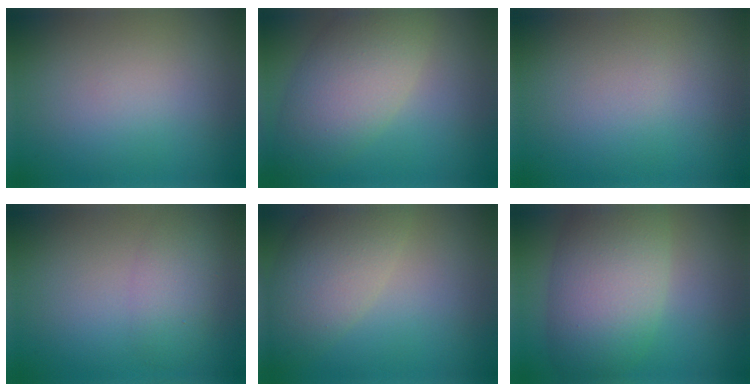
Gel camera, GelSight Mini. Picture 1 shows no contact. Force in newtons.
{"total": 7.0, "press": 7.0, "slide": 0.4}
{"total": 0.0}
{"total": 3.0, "press": 3.0, "slide": 0.1}
{"total": 6.5, "press": 6.4, "slide": 0.4}
{"total": 8.4, "press": 8.4, "slide": 0.3}